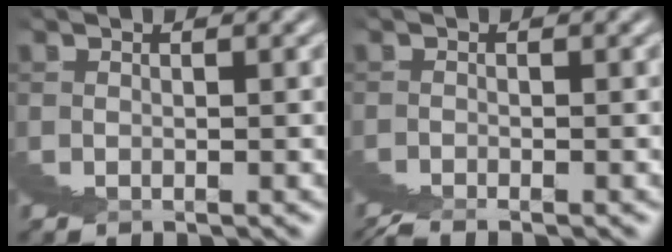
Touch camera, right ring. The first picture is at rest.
{"total": 1.6, "force": [-0.4, -1.5, -0.5], "torque": [0.015, 0.010, -0.008]}